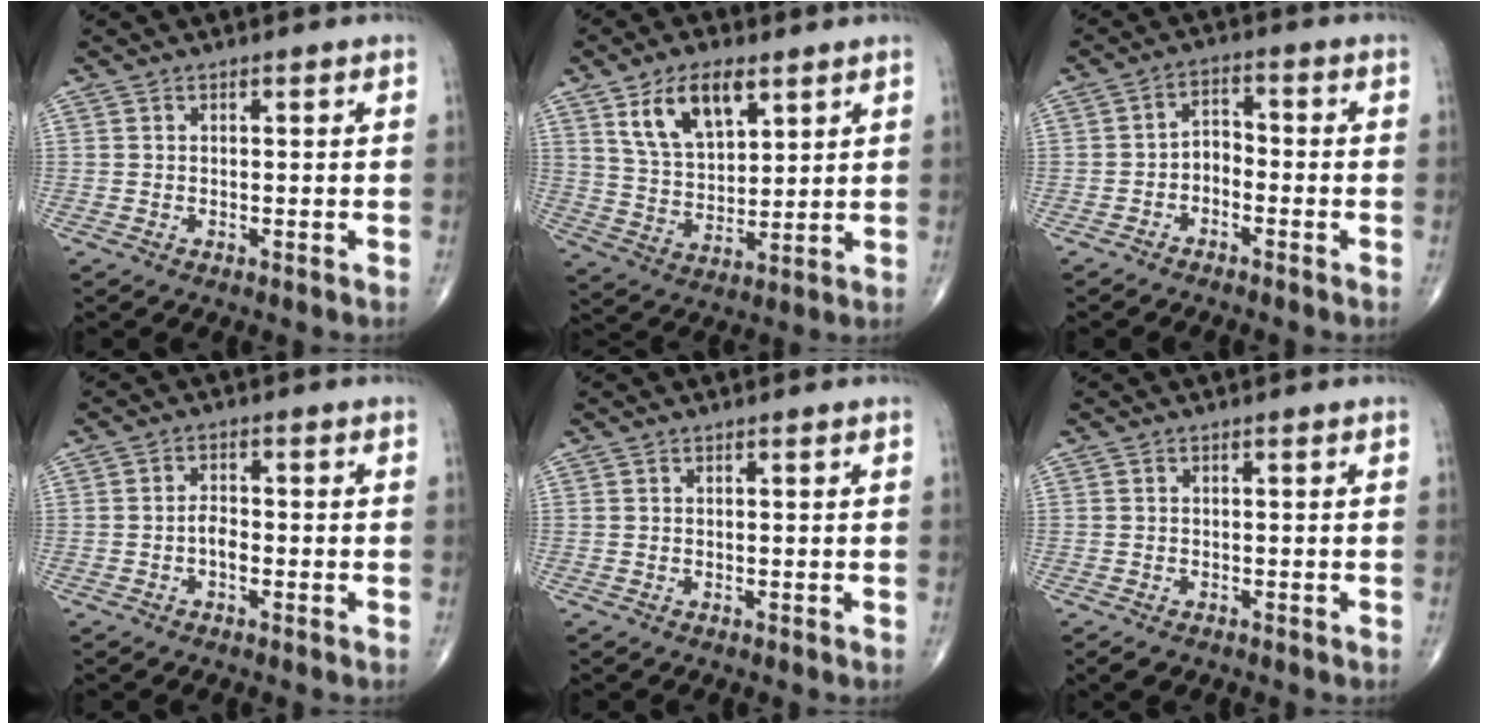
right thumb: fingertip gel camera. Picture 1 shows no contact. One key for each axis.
{"total": 12.1, "fx": 6.3, "fy": 6.2, "fz": 8.2, "tx": -0.129, "ty": -0.027, "tz": 0.125}
{"total": 3.8, "fx": -2.0, "fy": 2.4, "fz": 2.2, "tx": -0.025, "ty": 0.032, "tz": -0.043}
{"total": 2.5, "fx": -0.9, "fy": 1.3, "fz": 2.0, "tx": -0.027, "ty": 0.009, "tz": -0.021}
{"total": 0.0}
{"total": 1.9, "fx": -1.3, "fy": 1.1, "fz": 1.0, "tx": -0.014, "ty": -0.001, "tz": -0.017}